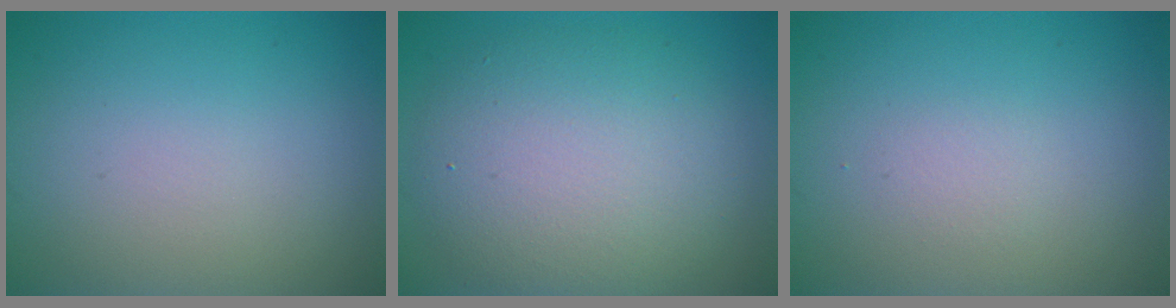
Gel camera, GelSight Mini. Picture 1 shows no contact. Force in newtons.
{"total": 7.5, "press": 7.5, "slide": 0.3}
{"total": 0.7, "press": 0.7, "slide": 0.0}